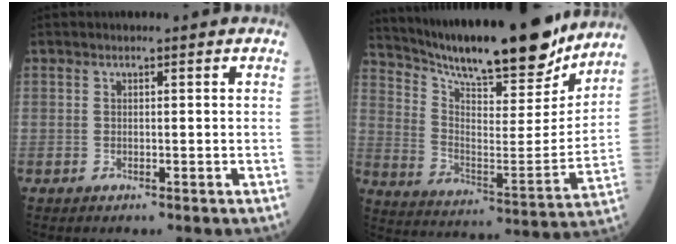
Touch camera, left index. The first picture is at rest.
{"total": 23.3, "force": [20.4, 3.5, 10.8], "torque": [-0.186, -0.038, 0.304]}